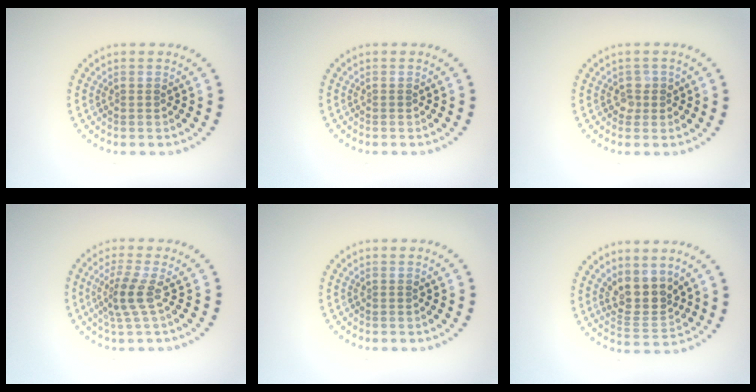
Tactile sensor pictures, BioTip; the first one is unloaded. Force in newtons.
{"total": 0.0}
{"total": 1.2, "press": 1.1, "slide": 0.5}
{"total": 2.5, "press": 1.8, "slide": 1.7}
{"total": 0.0}
{"total": 3.7, "press": 3.1, "slide": 2.0}